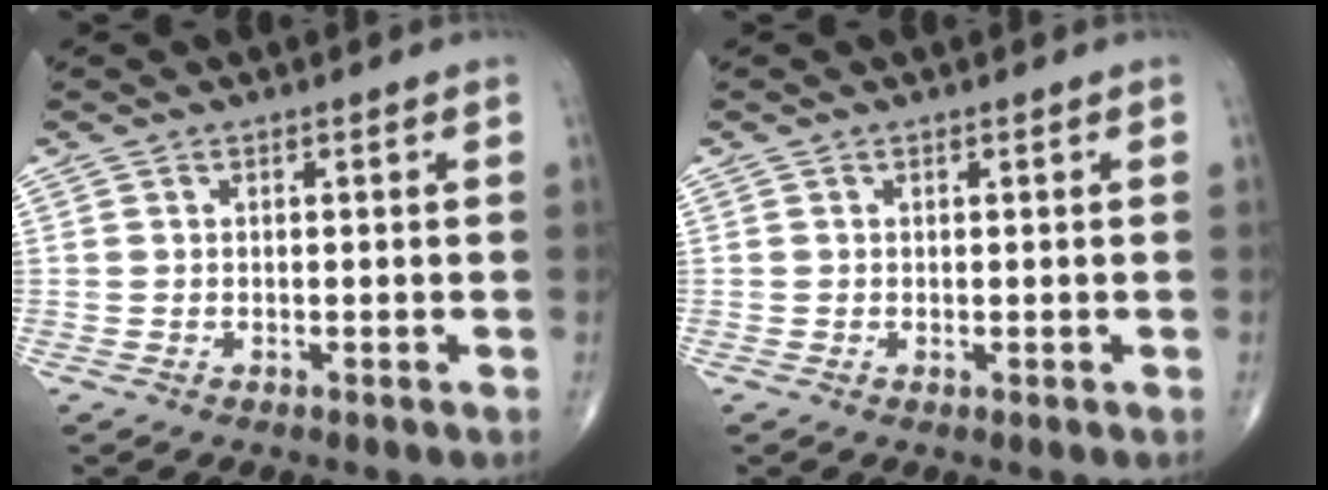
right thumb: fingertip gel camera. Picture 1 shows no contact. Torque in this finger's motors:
{"motor_torque": [-0.31, 0.22, -0.13, -0.16, 0.03]}